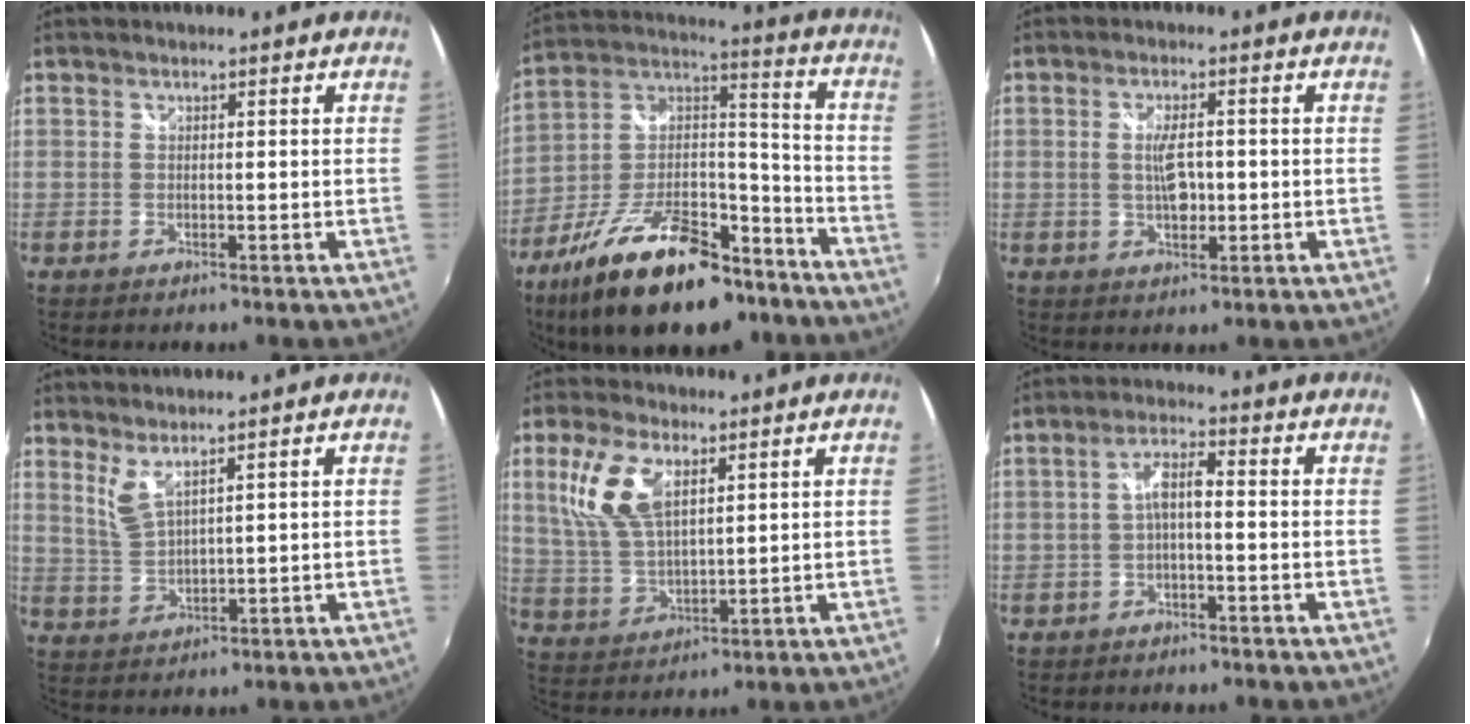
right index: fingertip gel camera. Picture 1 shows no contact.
{"total": 26.2, "force": [-17.1, 11.5, 16.2], "torque": [-0.300, 0.004, -0.268]}
{"total": 7.7, "force": [0.7, 5.3, 5.5], "torque": [-0.090, 0.002, 0.018]}
{"total": 3.6, "force": [2.7, 0.4, 2.4], "torque": [-0.050, -0.004, 0.057]}
{"total": 10.9, "force": [4.6, 5.2, 8.4], "torque": [-0.177, 0.011, 0.100]}
{"total": 4.0, "force": [-1.0, 1.0, 3.8], "torque": [-0.076, 0.012, -0.018]}